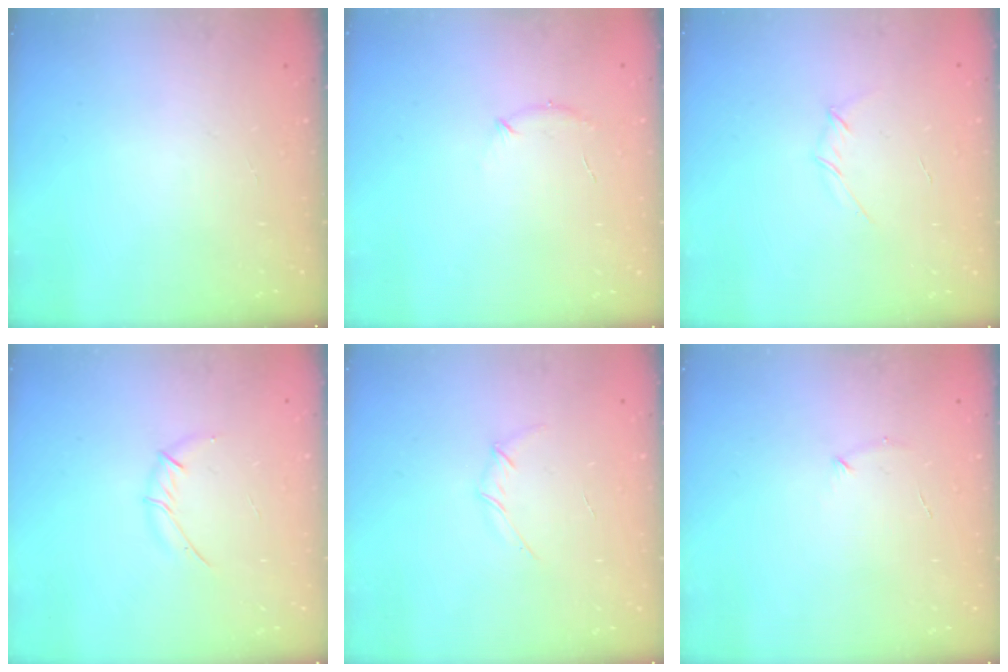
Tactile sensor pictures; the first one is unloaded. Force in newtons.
{"total": 6.6, "press": 6.4, "slide": 1.6}
{"total": 2.6, "press": 2.5, "slide": 0.8}
{"total": 4.1, "press": 4.0, "slide": 0.9}
{"total": 4.1, "press": 4.0, "slide": 1.0}
{"total": 4.2, "press": 4.0, "slide": 1.1}